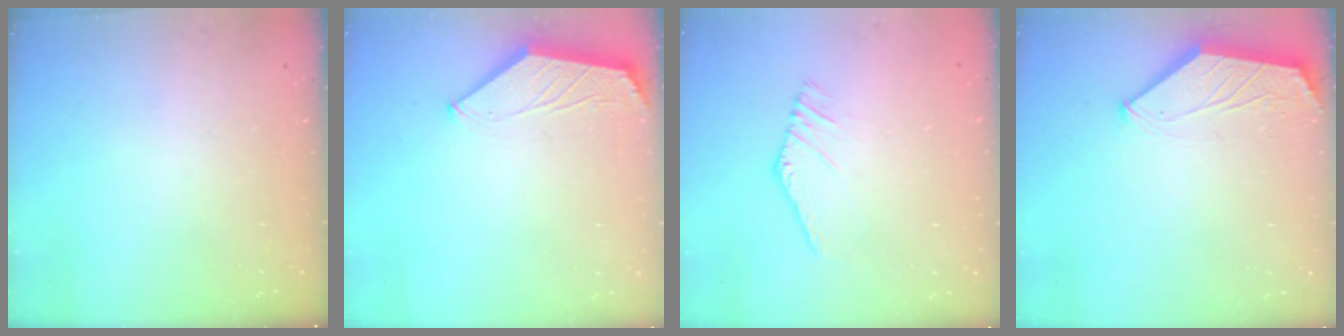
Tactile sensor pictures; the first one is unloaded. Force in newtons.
{"total": 1.6, "press": 1.6, "slide": 0.4}
{"total": 1.8, "press": 1.7, "slide": 0.2}
{"total": 1.6, "press": 1.6, "slide": 0.3}